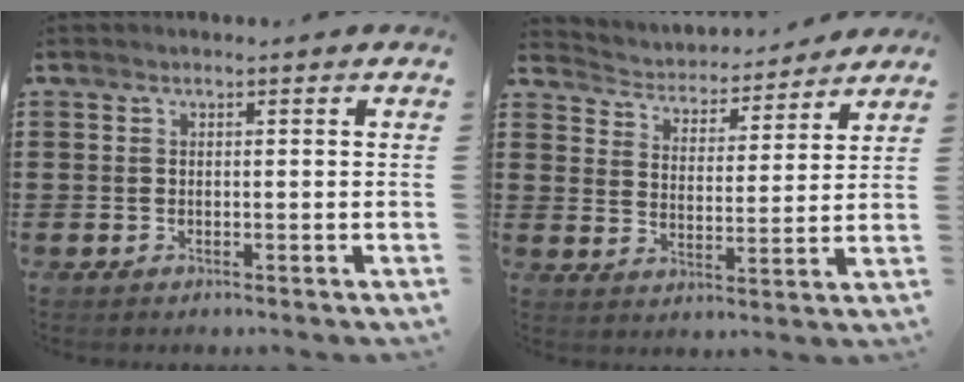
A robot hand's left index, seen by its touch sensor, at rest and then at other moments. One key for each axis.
{"total": 3.4, "fx": 3.4, "fy": 0.7, "fz": -0.2, "tx": -0.019, "ty": -0.027, "tz": 0.051}